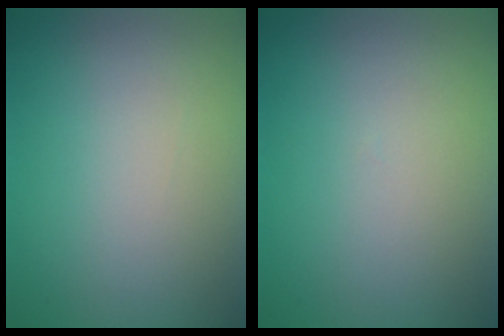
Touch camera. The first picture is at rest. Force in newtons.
{"total": 0.0}